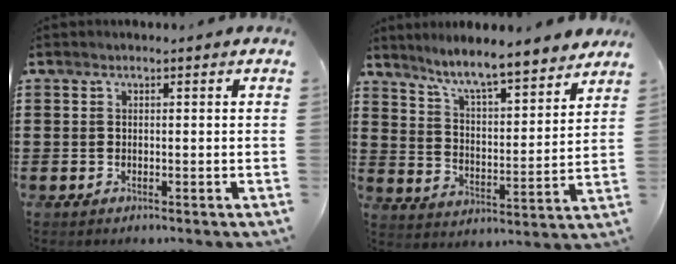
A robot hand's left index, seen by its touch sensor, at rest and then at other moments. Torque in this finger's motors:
{"motor_torque": [1.10, -1.04, 0.71, 0.18]}